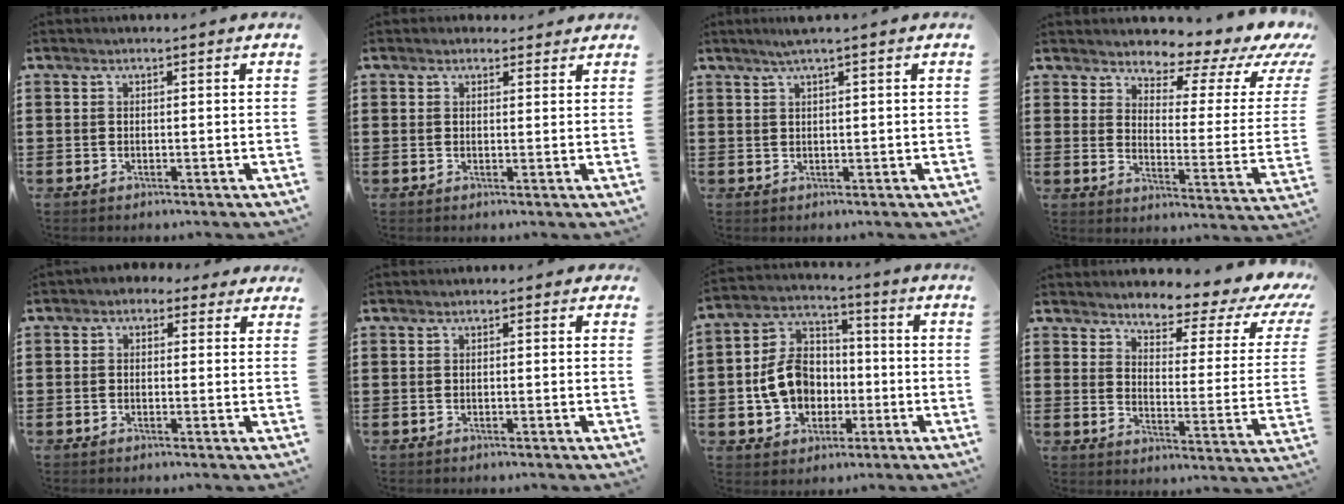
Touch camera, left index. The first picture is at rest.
{"total": 1.5, "force": [1.2, 0.8, 0.3], "torque": [-0.001, 0.002, 0.022]}
{"total": 1.7, "force": [1.0, -0.3, 1.4], "torque": [-0.026, 0.000, 0.017]}
{"total": 4.9, "force": [4.3, 1.6, 1.7], "torque": [-0.046, -0.038, 0.067]}
{"total": 1.6, "force": [0.2, 1.4, 0.8], "torque": [-0.020, 0.009, 0.001]}
{"total": 0.5, "force": [-0.2, 0.4, 0.3], "torque": [-0.006, 0.003, -0.004]}
{"total": 9.5, "force": [-1.5, 7.8, 5.1], "torque": [-0.133, 0.025, -0.029]}
{"total": 3.6, "force": [3.0, 0.9, 1.6], "torque": [-0.039, -0.030, 0.039]}